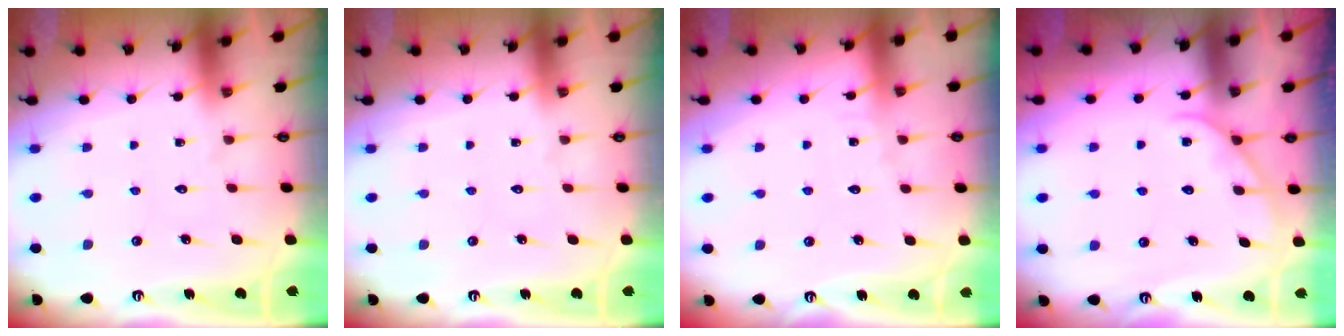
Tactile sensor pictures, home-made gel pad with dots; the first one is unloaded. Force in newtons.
{"total": 0.0}
{"total": 3.5, "press": 3.5, "slide": 0.4}
{"total": 3.5, "press": 3.4, "slide": 0.4}